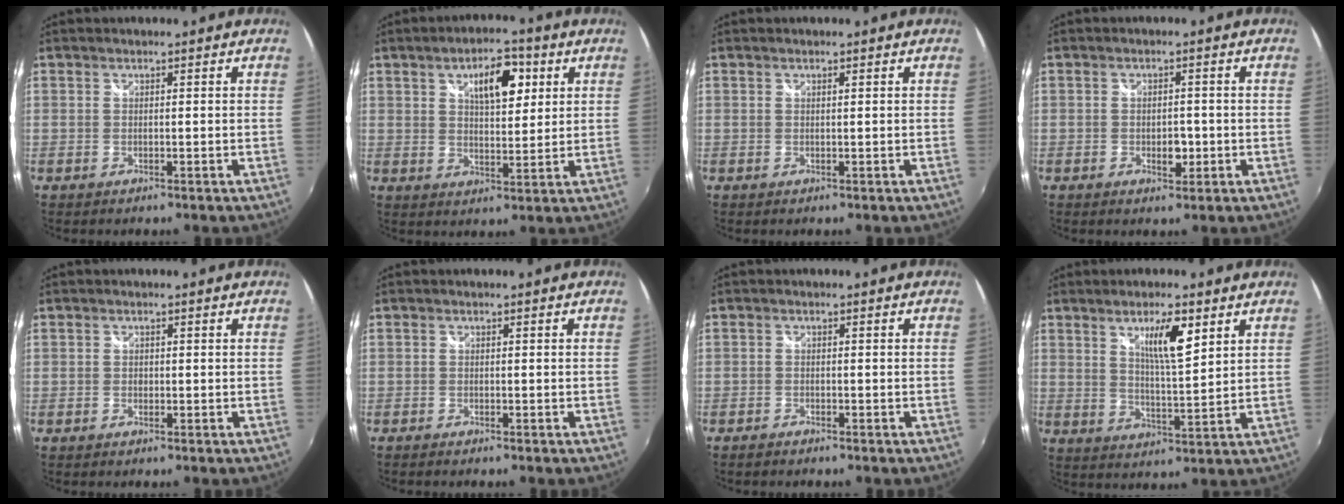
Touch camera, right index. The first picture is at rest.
{"total": 8.9, "force": [3.7, 3.9, 7.1], "torque": [-0.109, 0.018, 0.059]}
{"total": 0.0}
{"total": 2.7, "force": [-0.7, 1.7, 2.0], "torque": [-0.033, 0.003, -0.006]}
{"total": 0.6, "force": [-0.2, 0.6, 0.1], "torque": [-0.003, 0.002, -0.001]}
{"total": 1.3, "force": [-1.2, 0.1, 0.5], "torque": [-0.012, -0.006, -0.021]}
{"total": 1.6, "force": [-1.5, 0.4, 0.3], "torque": [-0.016, -0.002, -0.030]}
{"total": 7.5, "force": [3.9, 1.5, 6.2], "torque": [-0.102, -0.001, 0.068]}